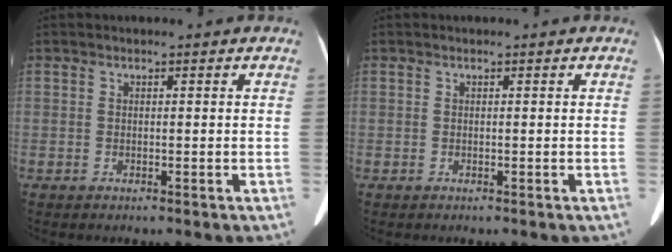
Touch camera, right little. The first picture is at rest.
{"total": 0.0}